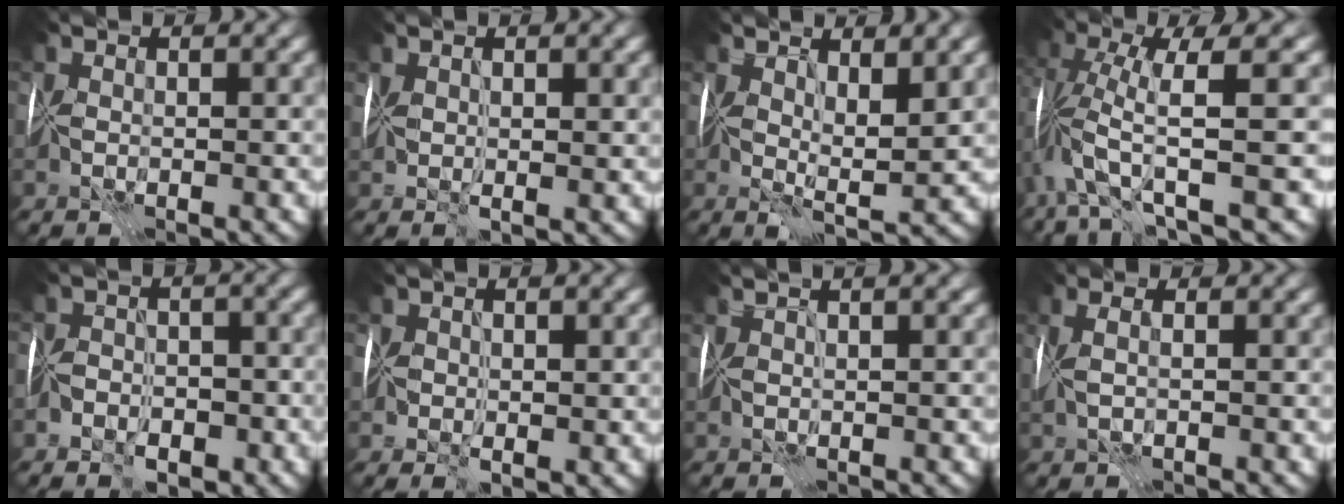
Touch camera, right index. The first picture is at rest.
{"total": 1.7, "force": [0.6, 0.5, 1.5], "torque": [-0.029, -0.003, 0.014]}
{"total": 3.6, "force": [1.7, 0.7, 3.1], "torque": [-0.055, -0.010, 0.031]}
{"total": 7.4, "force": [-1.1, 1.2, 7.3], "torque": [-0.141, 0.005, -0.028]}
{"total": 4.0, "force": [-3.0, 2.4, 1.3], "torque": [0.009, 0.000, -0.058]}
{"total": 1.7, "force": [0.0, 1.2, 1.2], "torque": [-0.017, -0.005, 0.001]}
{"total": 2.5, "force": [1.7, 0.2, 1.8], "torque": [-0.016, 0.016, 0.013]}
{"total": 1.6, "force": [0.8, 0.2, 1.4], "torque": [-0.025, 0.015, 0.007]}